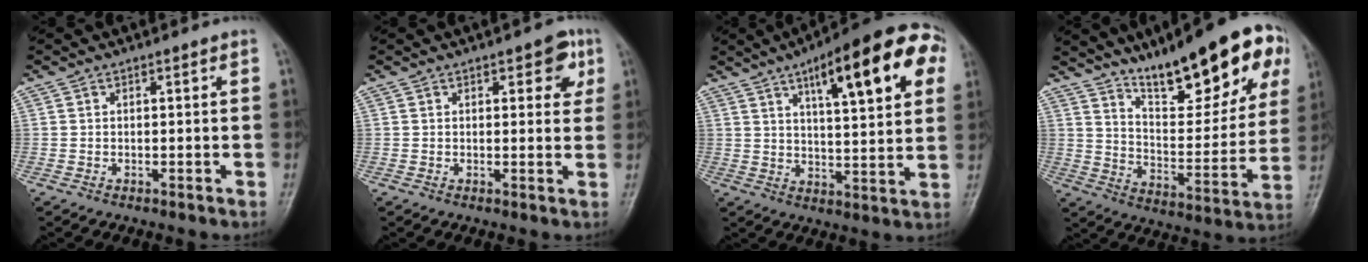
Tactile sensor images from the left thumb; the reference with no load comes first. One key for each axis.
{"total": 5.0, "fx": 2.2, "fy": 2.5, "fz": 3.7, "tx": -0.017, "ty": -0.004, "tz": 0.018}
{"total": 21.2, "fx": 8.9, "fy": 6.4, "fz": 18.2, "tx": -0.225, "ty": -0.002, "tz": 0.120}
{"total": 21.9, "fx": 13.5, "fy": 6.2, "fz": 16.1, "tx": -0.193, "ty": -0.054, "tz": 0.214}